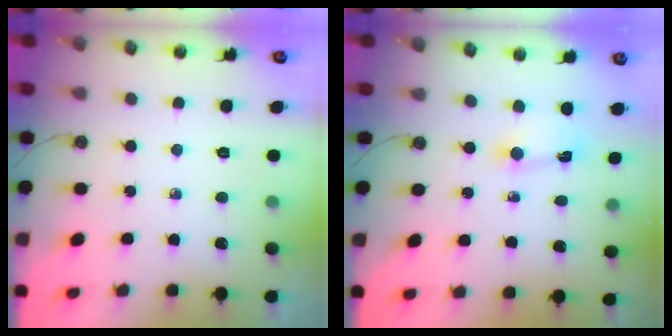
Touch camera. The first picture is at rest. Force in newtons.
{"total": 2.0, "press": 2.0, "slide": 0.1}